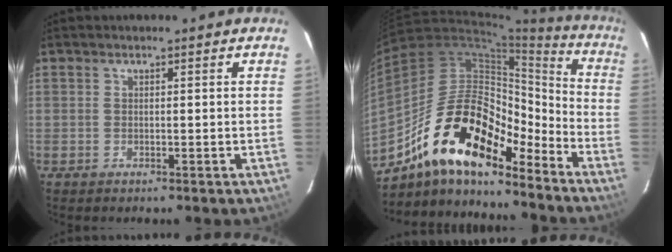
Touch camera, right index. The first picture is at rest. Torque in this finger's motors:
{"motor_torque": [1.63, -0.51, 0.73, 0.17]}